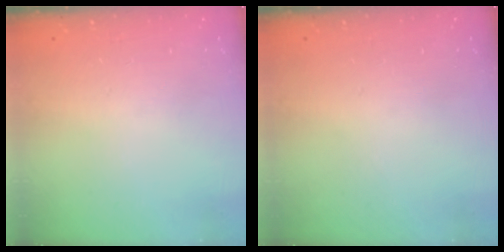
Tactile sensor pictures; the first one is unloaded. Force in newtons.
{"total": 0.0}